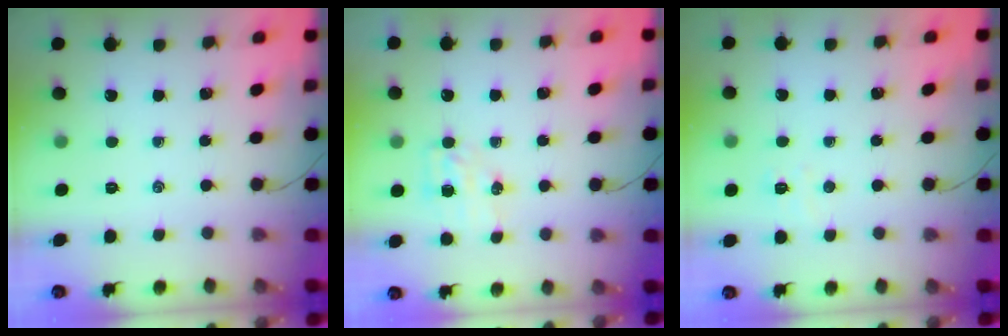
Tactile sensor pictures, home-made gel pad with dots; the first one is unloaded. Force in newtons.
{"total": 4.7, "press": 4.7, "slide": 0.5}
{"total": 3.6, "press": 3.5, "slide": 0.7}